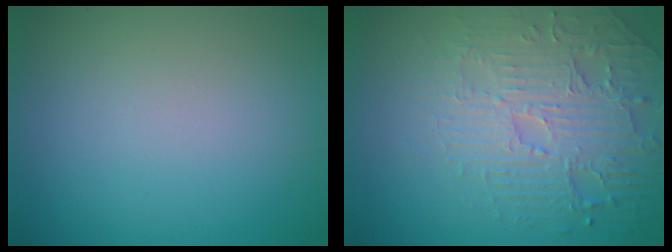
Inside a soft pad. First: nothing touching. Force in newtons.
{"total": 4.4, "press": 4.2, "slide": 1.4}